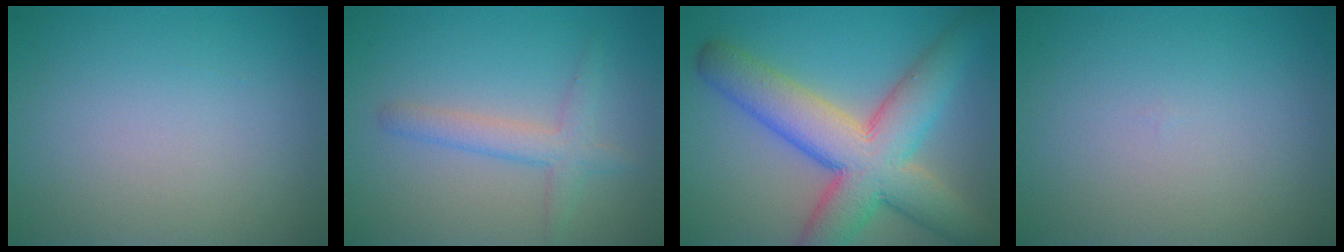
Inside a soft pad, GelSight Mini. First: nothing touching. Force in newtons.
{"total": 2.7, "press": 2.7, "slide": 0.2}
{"total": 10.7, "press": 10.7, "slide": 0.6}
{"total": 0.0}